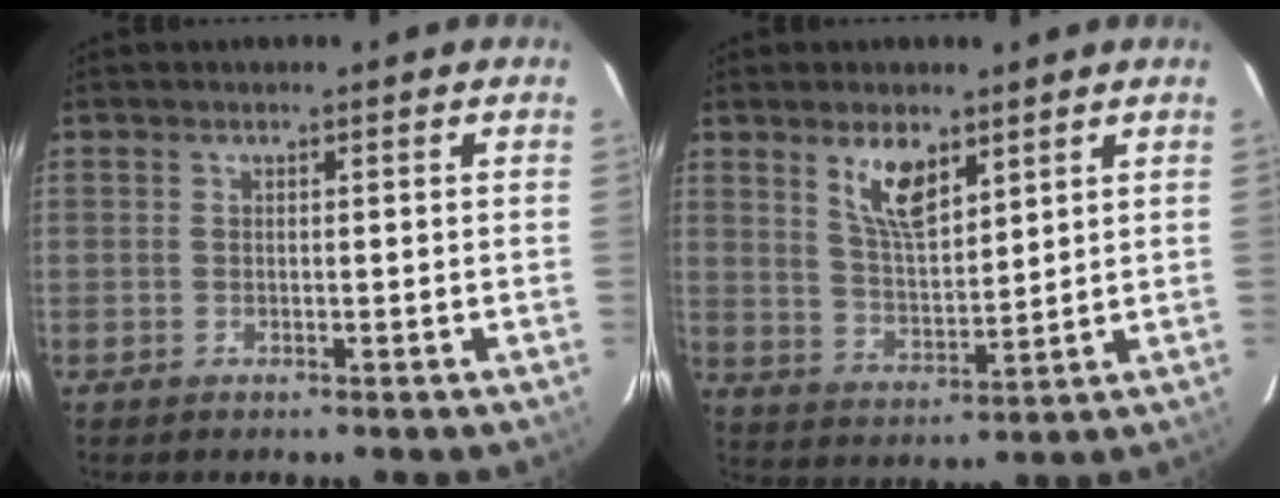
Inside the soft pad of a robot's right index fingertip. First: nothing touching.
{"total": 8.2, "force": [4.9, 3.2, 5.7], "torque": [-0.101, 0.002, 0.100]}